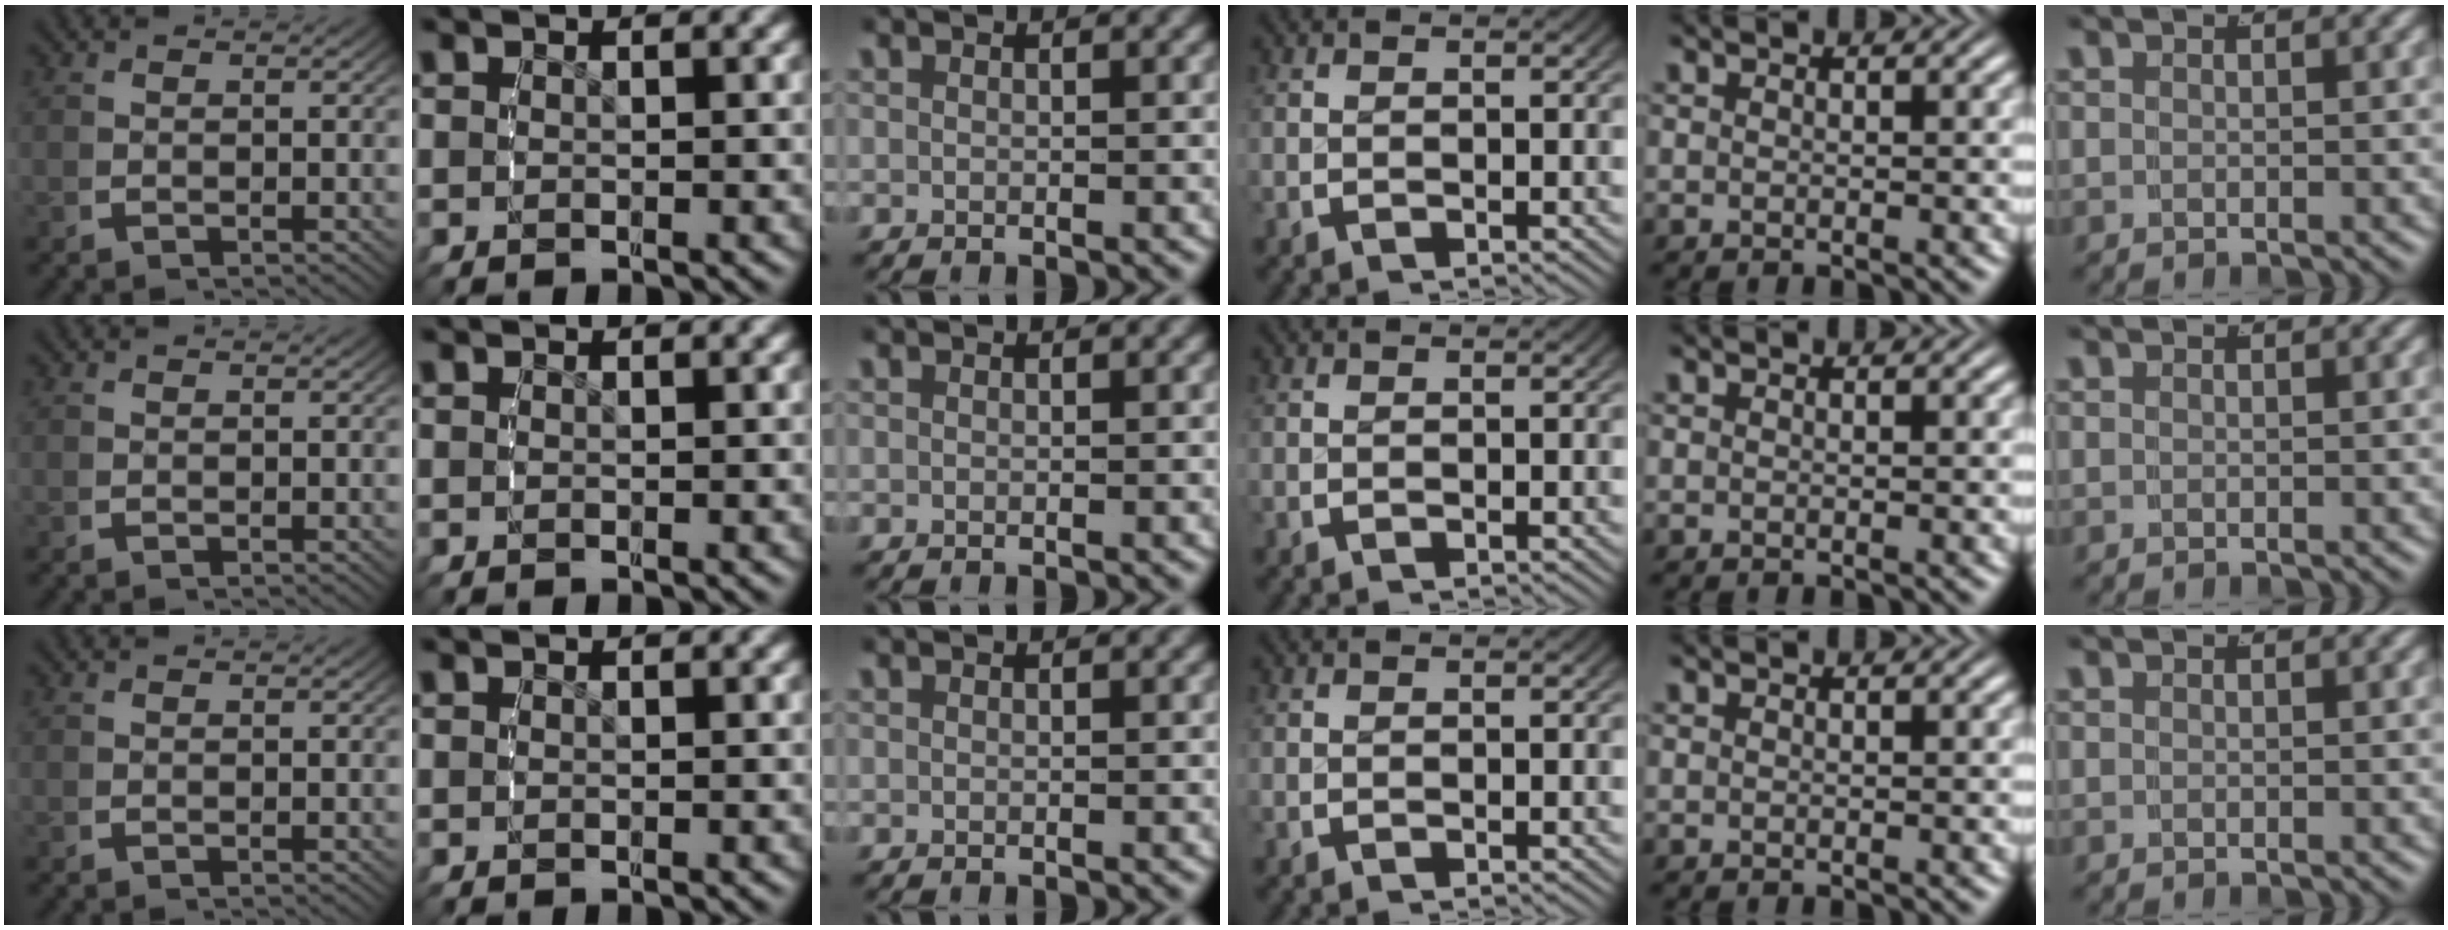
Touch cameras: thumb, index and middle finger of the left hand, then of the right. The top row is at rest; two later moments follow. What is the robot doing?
{"motion": "grasp_and_lifting", "object": "bottle cap"}